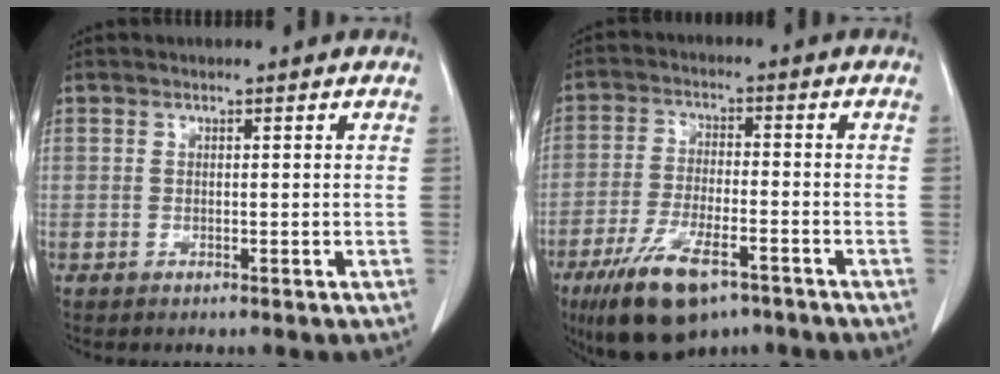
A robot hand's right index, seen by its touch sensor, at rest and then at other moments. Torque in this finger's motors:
{"motor_torque": [1.28, -0.86, 0.66, 0.18]}